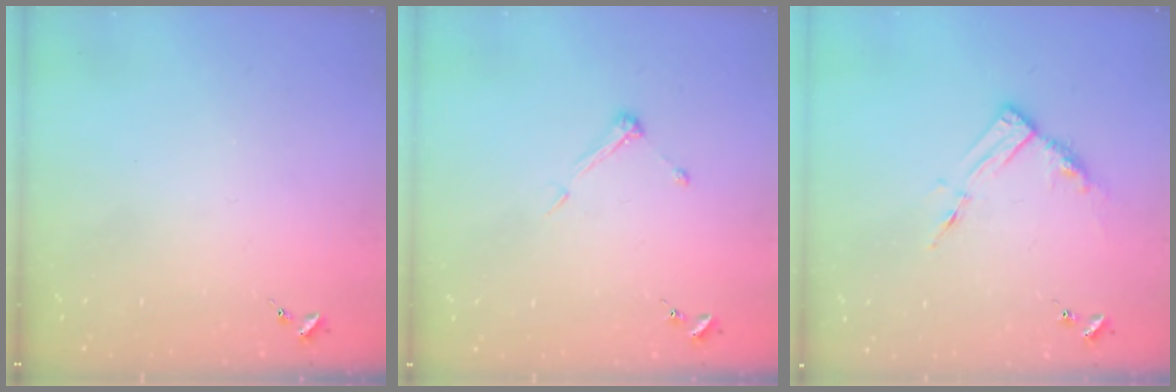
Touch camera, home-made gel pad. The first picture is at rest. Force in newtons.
{"total": 5.7, "press": 5.7, "slide": 0.4}
{"total": 8.8, "press": 8.8, "slide": 0.6}